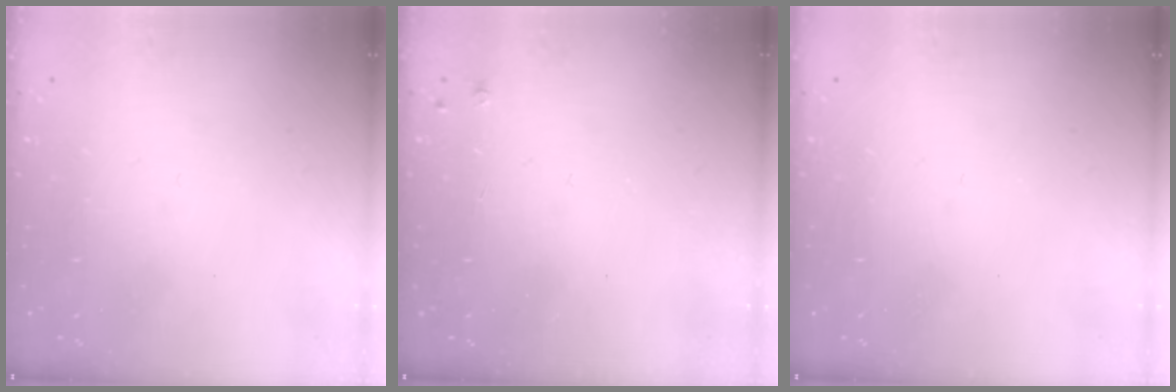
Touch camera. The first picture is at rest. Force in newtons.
{"total": 4.0, "press": 3.9, "slide": 0.5}
{"total": 0.0}